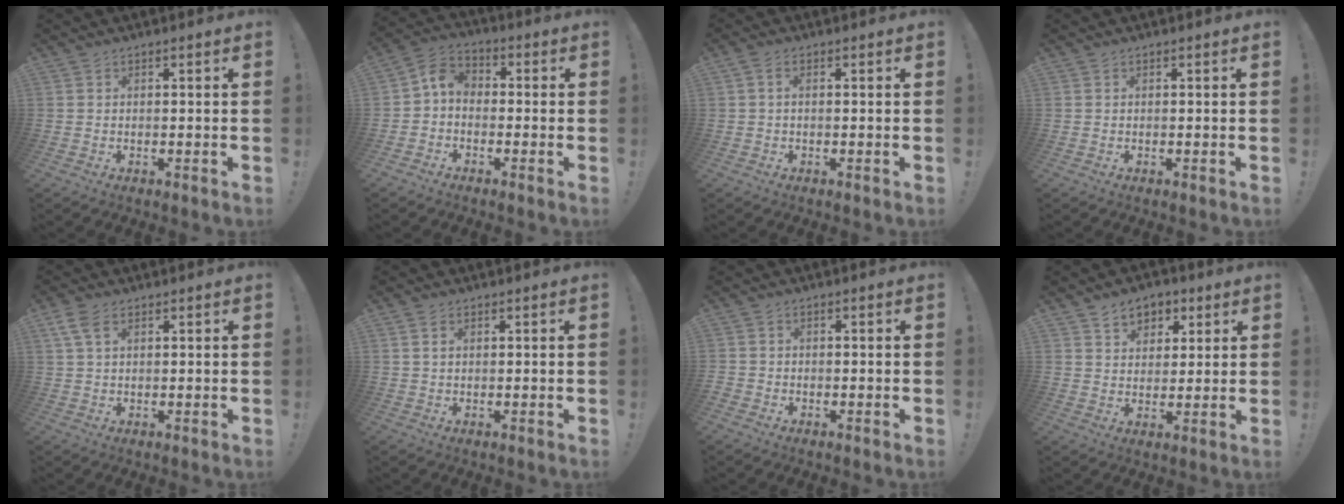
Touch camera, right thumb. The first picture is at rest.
{"total": 6.3, "force": [-1.6, 4.9, 3.7], "torque": [-0.071, 0.018, -0.028]}
{"total": 1.4, "force": [0.0, 0.7, 1.3], "torque": [-0.029, 0.006, 0.001]}
{"total": 0.0}
{"total": 5.1, "force": [2.1, 2.8, 3.7], "torque": [-0.066, 0.000, 0.041]}
{"total": 2.0, "force": [0.8, 1.3, 1.2], "torque": [-0.022, 0.002, 0.015]}
{"total": 1.5, "force": [-0.9, 1.0, 0.4], "torque": [-0.004, 0.005, -0.017]}
{"total": 7.0, "force": [3.9, 5.5, 1.9], "torque": [-0.019, -0.024, 0.074]}